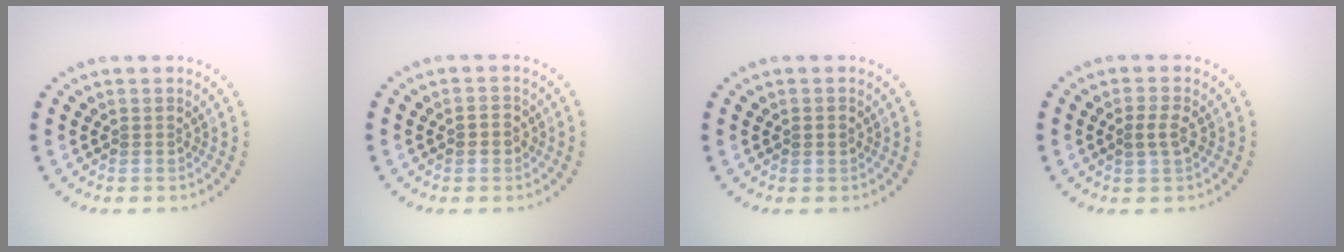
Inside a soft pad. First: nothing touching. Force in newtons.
{"total": 1.1, "press": 1.1, "slide": 0.1}
{"total": 1.1, "press": 1.1, "slide": 0.2}
{"total": 1.9, "press": 1.8, "slide": 0.4}